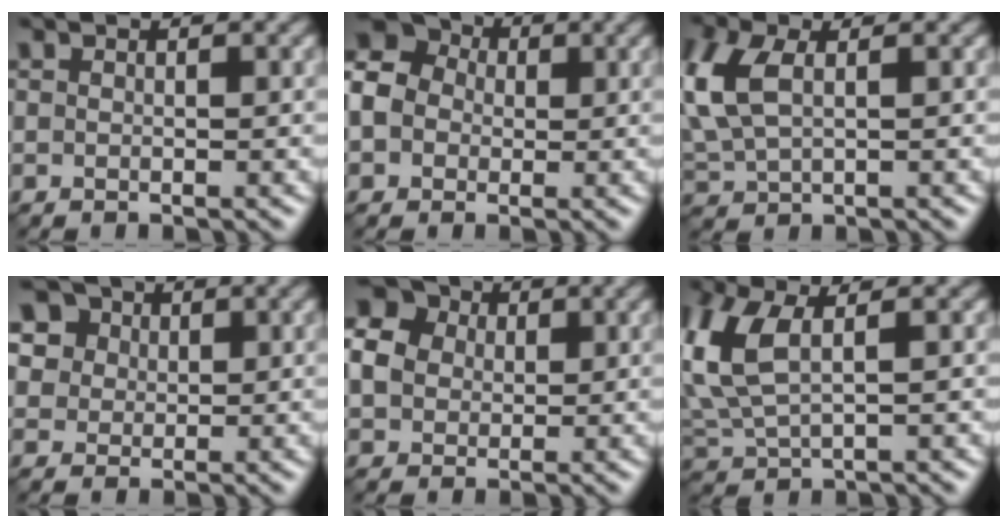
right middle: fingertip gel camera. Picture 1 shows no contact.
{"total": 10.4, "force": [0.6, 9.2, 4.7], "torque": [-0.112, 0.038, -0.036]}
{"total": 5.8, "force": [1.6, 3.2, 4.6], "torque": [-0.137, 0.011, 0.033]}
{"total": 7.7, "force": [4.2, 5.8, 2.9], "torque": [-0.071, 0.023, 0.055]}
{"total": 7.6, "force": [2.1, 6.4, 3.5], "torque": [-0.091, 0.033, 0.025]}
{"total": 6.4, "force": [1.7, 3.1, 5.3], "torque": [-0.148, 0.007, 0.035]}